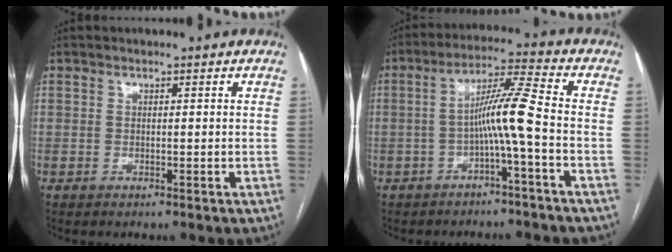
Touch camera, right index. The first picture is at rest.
{"total": 7.4, "force": [-1.9, -1.0, 7.1], "torque": [-0.127, 0.019, -0.034]}